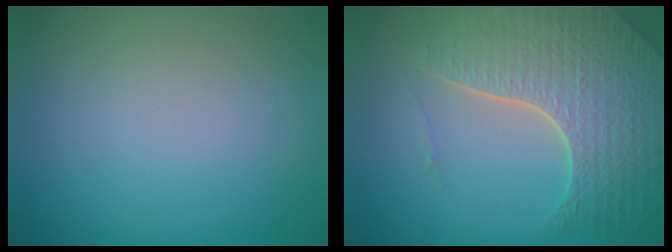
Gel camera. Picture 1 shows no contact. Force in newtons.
{"total": 6.8, "press": 5.2, "slide": 4.4}